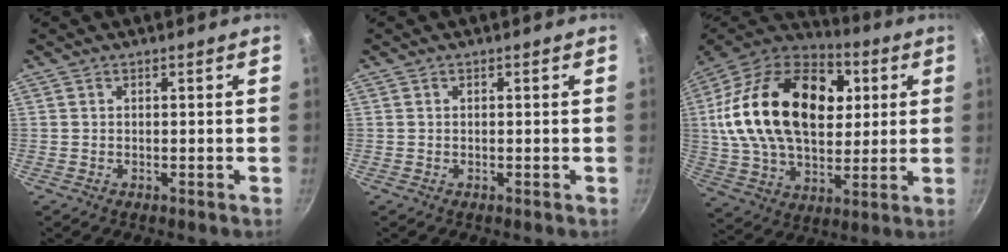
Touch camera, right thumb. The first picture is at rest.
{"total": 0.0}
{"total": 31.1, "force": [6.1, 19.9, 23.1], "torque": [-0.393, 0.015, 0.097]}